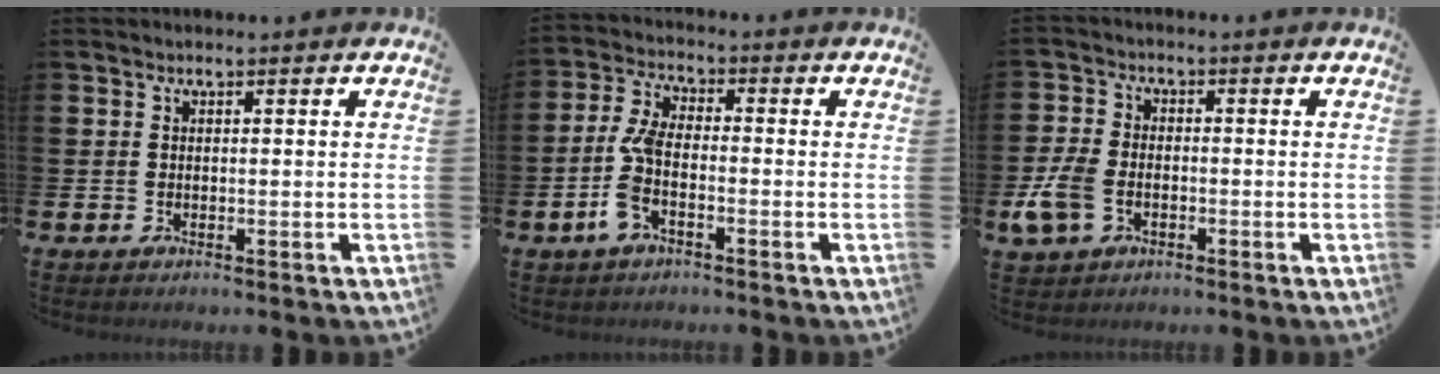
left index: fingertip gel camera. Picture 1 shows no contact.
{"total": 5.6, "force": [-1.5, 2.5, 4.8], "torque": [-0.113, 0.003, -0.035]}
{"total": 5.6, "force": [-1.7, 3.9, 3.7], "torque": [-0.085, 0.008, -0.033]}